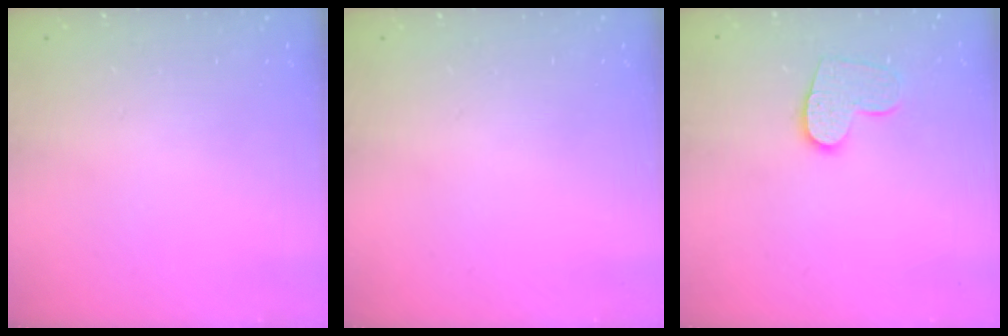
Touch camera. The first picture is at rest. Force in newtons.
{"total": 0.0}
{"total": 9.9, "press": 9.9, "slide": 0.7}